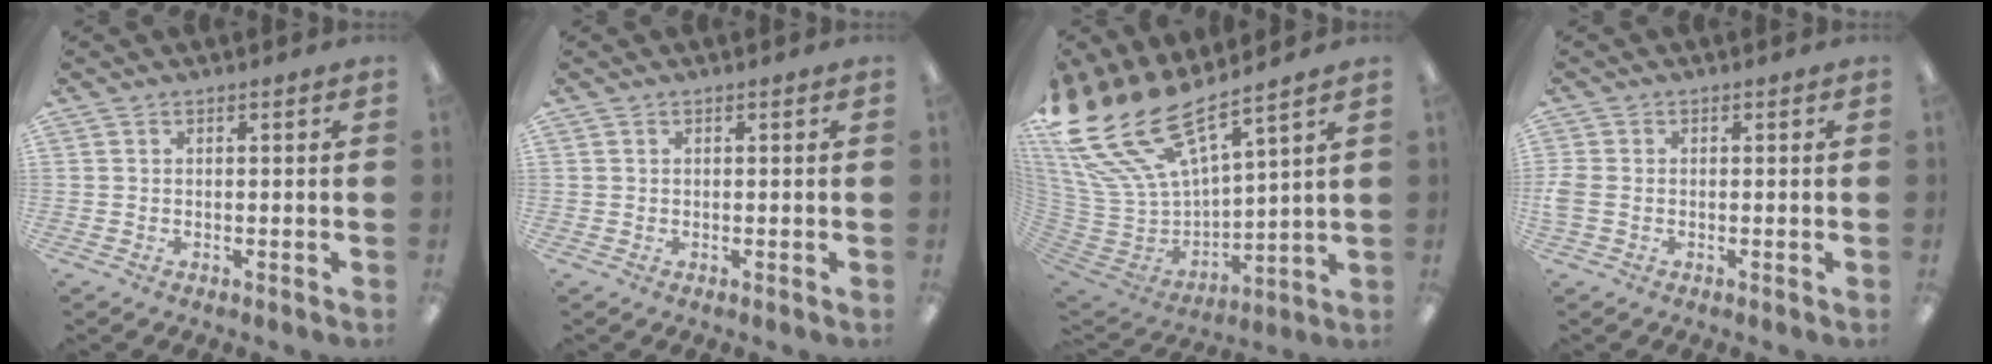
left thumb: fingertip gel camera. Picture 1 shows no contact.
{"total": 0.5, "force": [0.1, 0.5, 0.1], "torque": [-0.001, 0.005, 0.001]}
{"total": 21.6, "force": [17.1, 7.4, 11.0], "torque": [-0.247, -0.117, 0.304]}
{"total": 3.0, "force": [-0.6, 2.2, 1.9], "torque": [-0.046, 0.002, -0.013]}